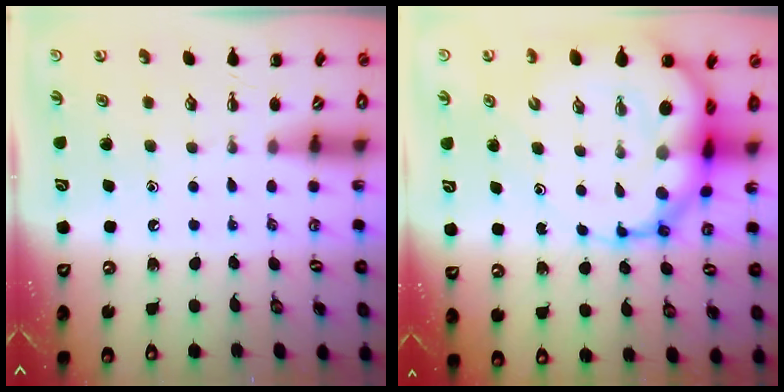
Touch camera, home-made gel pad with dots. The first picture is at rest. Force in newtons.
{"total": 17.0, "press": 16.4, "slide": 4.4}